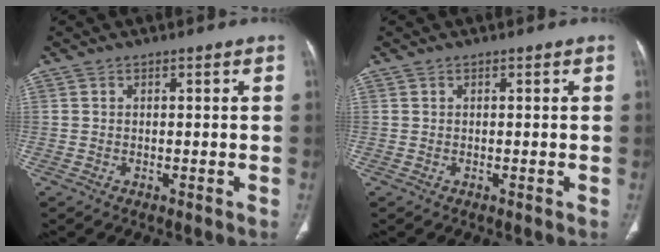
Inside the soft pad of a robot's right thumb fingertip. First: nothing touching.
{"total": 0.0}